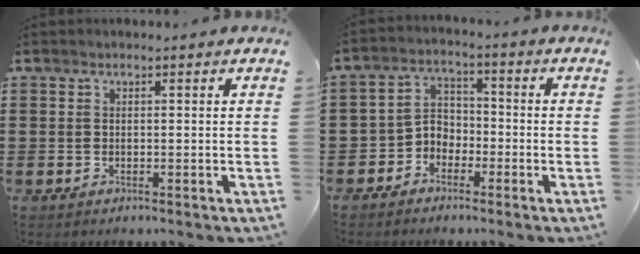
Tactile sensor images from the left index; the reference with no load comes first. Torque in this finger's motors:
{"motor_torque": [0.05, 0.53, 0.01, 0.01]}